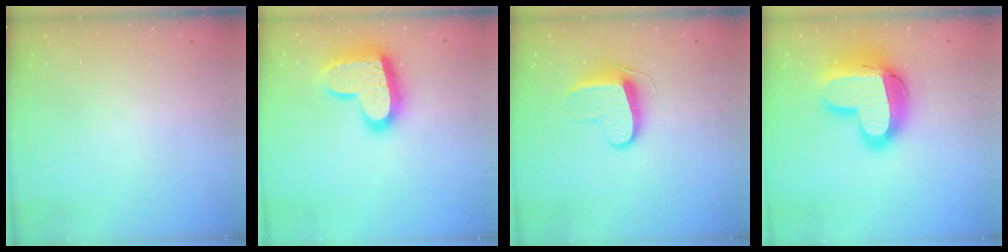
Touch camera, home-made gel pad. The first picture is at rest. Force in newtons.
{"total": 18.4, "press": 18.3, "slide": 1.7}
{"total": 9.5, "press": 9.5, "slide": 0.0}
{"total": 18.9, "press": 18.9, "slide": 1.6}